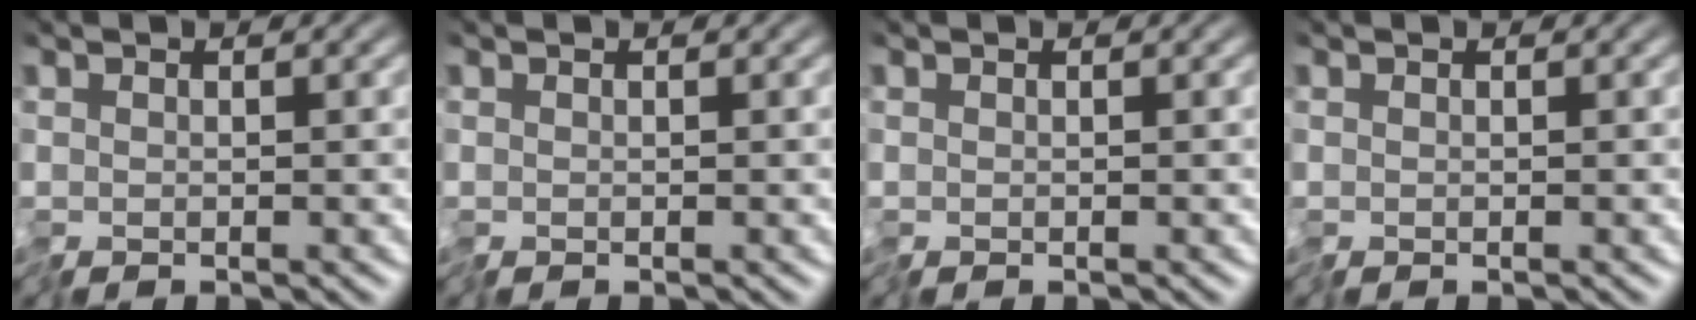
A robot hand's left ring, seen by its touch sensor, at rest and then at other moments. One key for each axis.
{"total": 0.0}
{"total": 0.0}
{"total": 0.0}